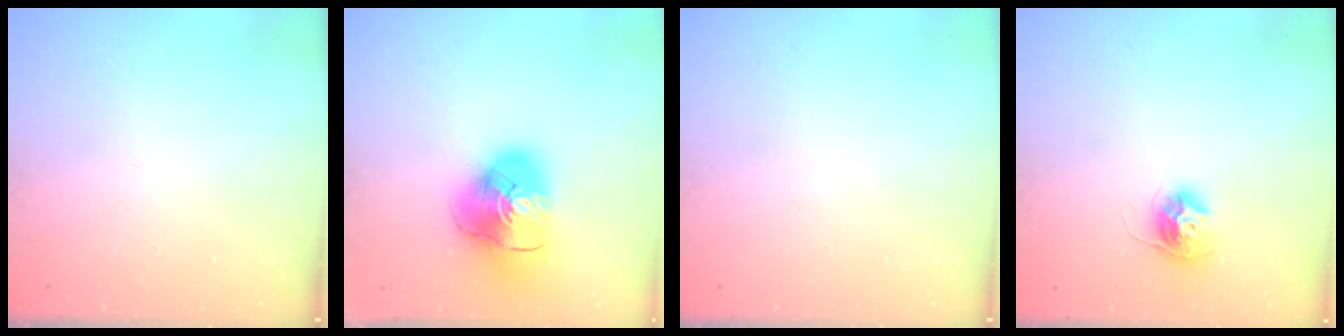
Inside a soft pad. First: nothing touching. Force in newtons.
{"total": 15.0, "press": 14.8, "slide": 2.2}
{"total": 0.0}
{"total": 10.8, "press": 10.8, "slide": 0.8}